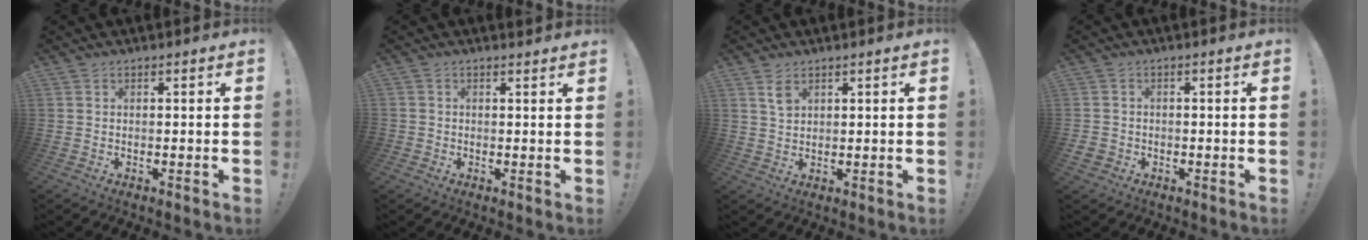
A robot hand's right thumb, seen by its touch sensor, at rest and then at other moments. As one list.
[{"total": 1.3, "force": [0.8, 1.0, 0.3], "torque": [0.003, -0.003, 0.014]}, {"total": 3.5, "force": [2.0, 1.8, 2.2], "torque": [-0.024, -0.012, 0.033]}, {"total": 2.1, "force": [-0.7, 1.8, 0.7], "torque": [-0.010, 0.001, -0.011]}]